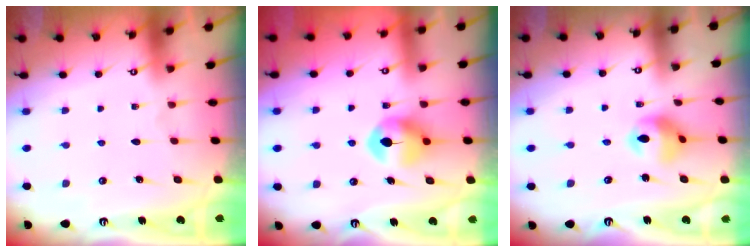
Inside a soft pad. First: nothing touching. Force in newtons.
{"total": 9.0, "press": 8.9, "slide": 0.8}
{"total": 10.1, "press": 10.0, "slide": 1.3}